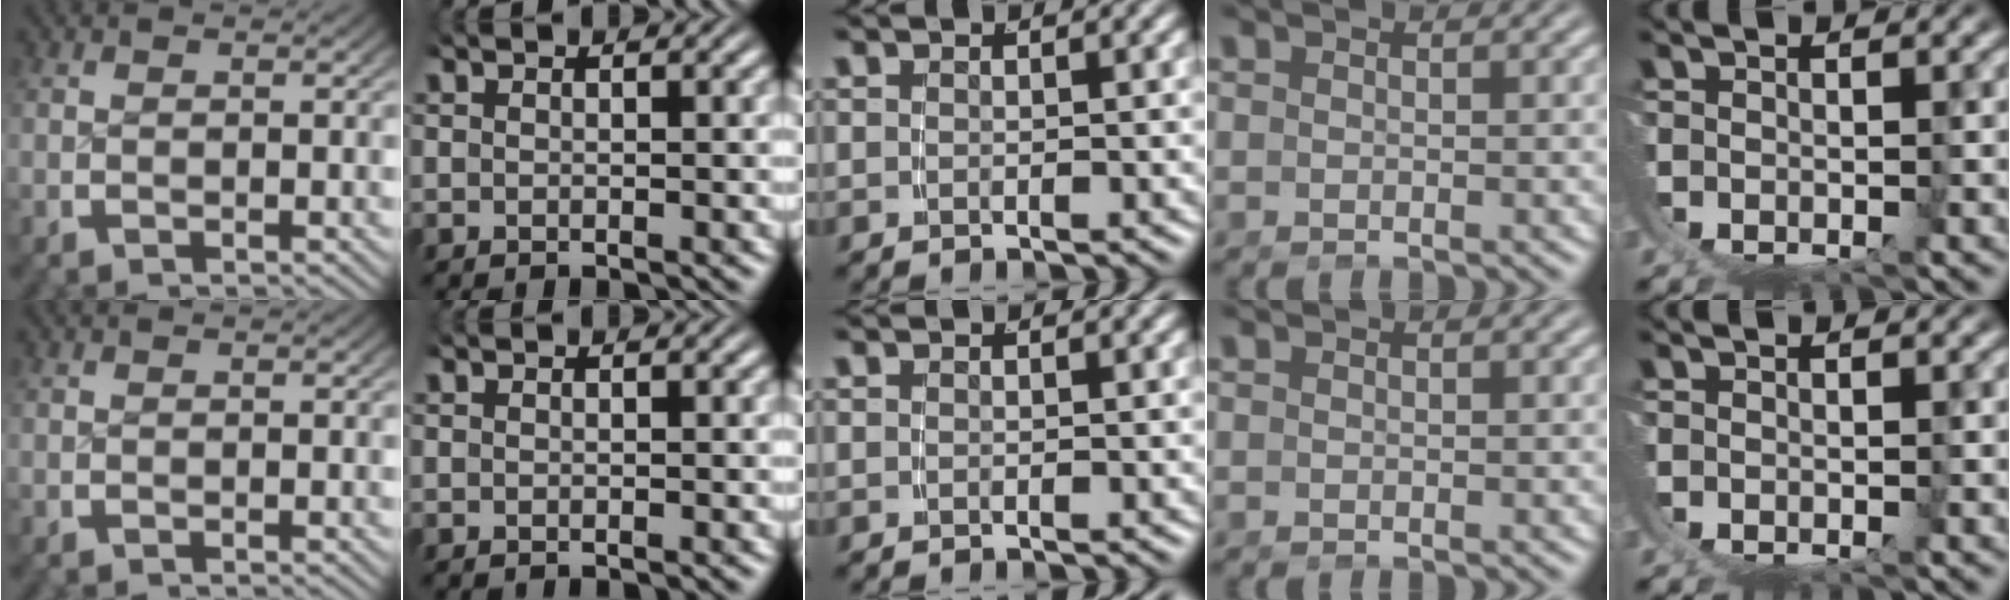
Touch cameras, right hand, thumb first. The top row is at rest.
{}